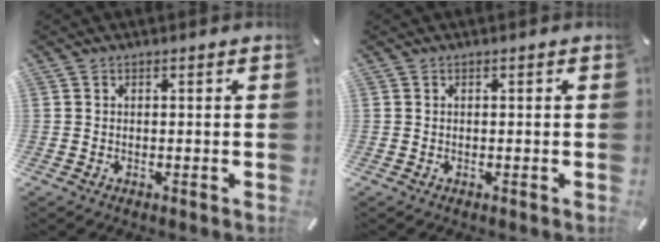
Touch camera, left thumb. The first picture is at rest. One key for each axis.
{"total": 0.0}